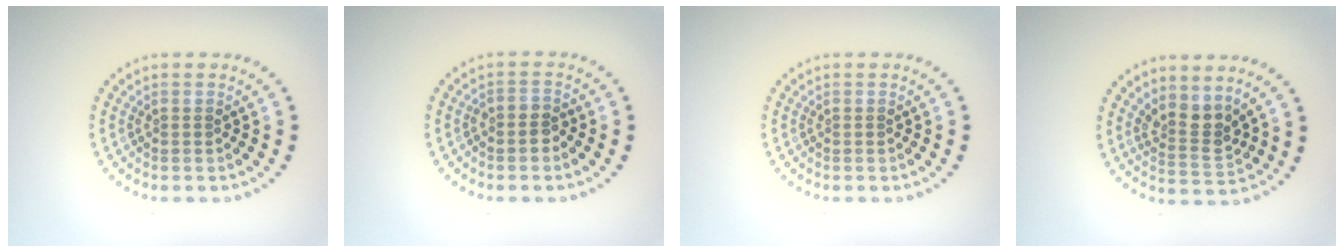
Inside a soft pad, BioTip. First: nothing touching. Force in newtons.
{"total": 1.1, "press": 0.9, "slide": 0.7}
{"total": 0.0}
{"total": 2.7, "press": 2.2, "slide": 1.7}